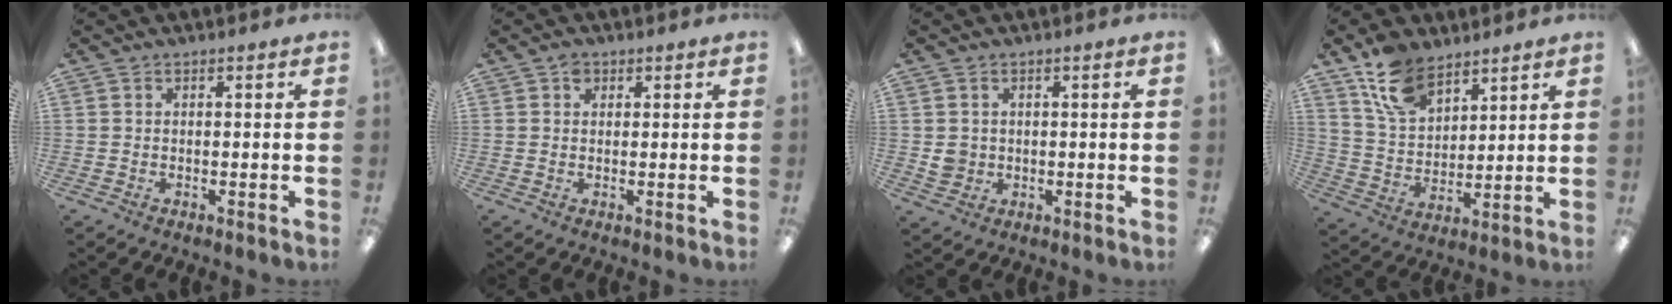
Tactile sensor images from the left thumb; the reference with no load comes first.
{"total": 1.7, "force": [0.8, 1.3, 0.8], "torque": [-0.017, 0.003, 0.014]}
{"total": 3.3, "force": [0.3, 3.2, 0.8], "torque": [-0.009, 0.002, 0.007]}
{"total": 12.3, "force": [8.5, 6.8, 5.6], "torque": [-0.121, -0.027, 0.165]}